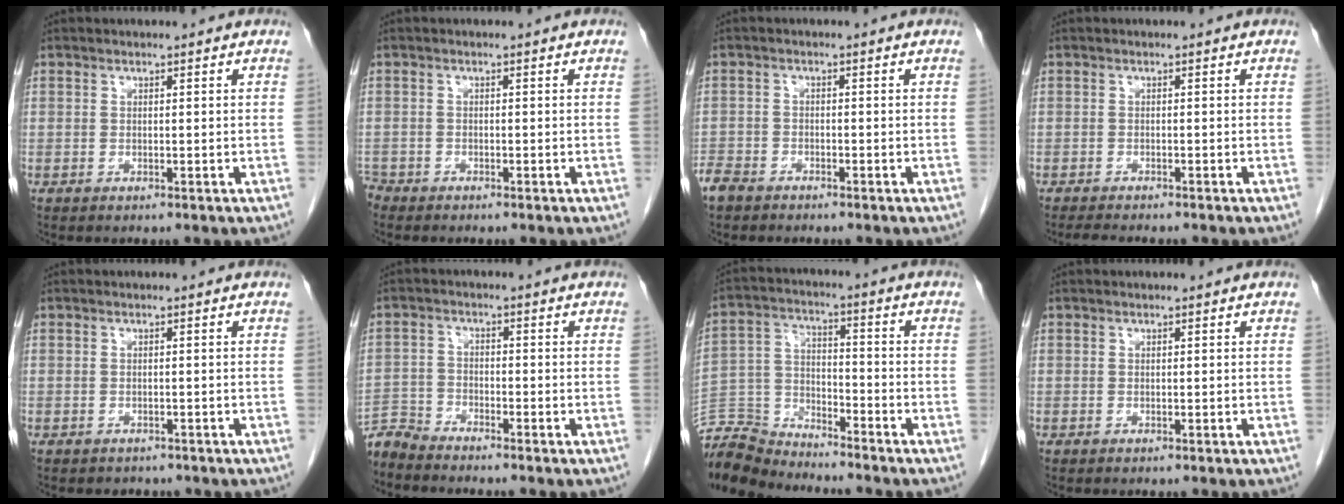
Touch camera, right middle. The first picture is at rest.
{"total": 1.7, "force": [-1.6, 0.5, 0.0], "torque": [0.001, -0.003, -0.029]}
{"total": 3.3, "force": [-2.9, 1.4, 0.7], "torque": [-0.015, -0.001, -0.054]}
{"total": 3.9, "force": [-3.4, 0.5, 1.8], "torque": [-0.028, -0.008, -0.048]}
{"total": 2.0, "force": [-1.7, 1.0, 0.1], "torque": [-0.012, -0.002, -0.022]}
{"total": 3.8, "force": [-3.8, -0.3, -0.4], "torque": [0.014, -0.015, -0.074]}
{"total": 9.4, "force": [-9.3, 1.2, 0.4], "torque": [-0.009, 0.007, -0.183]}
{"total": 0.0}